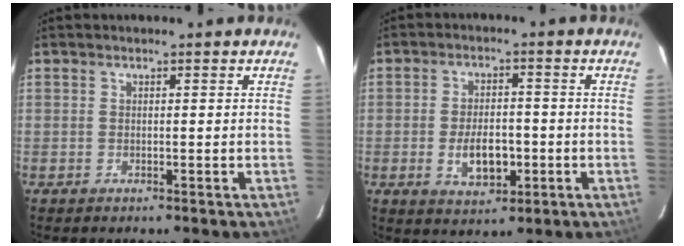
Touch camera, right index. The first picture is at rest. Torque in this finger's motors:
{"motor_torque": [0.19, -0.06, 0.36, 0.04]}